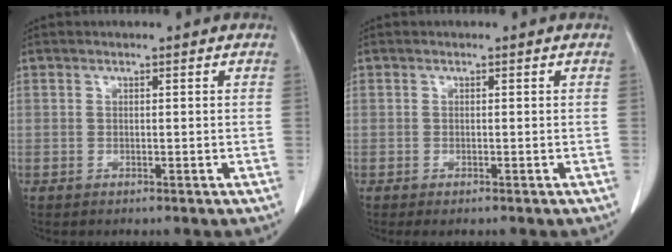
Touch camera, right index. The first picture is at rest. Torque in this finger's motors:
{"motor_torque": [0.17, -0.11, 0.02, 0.02]}